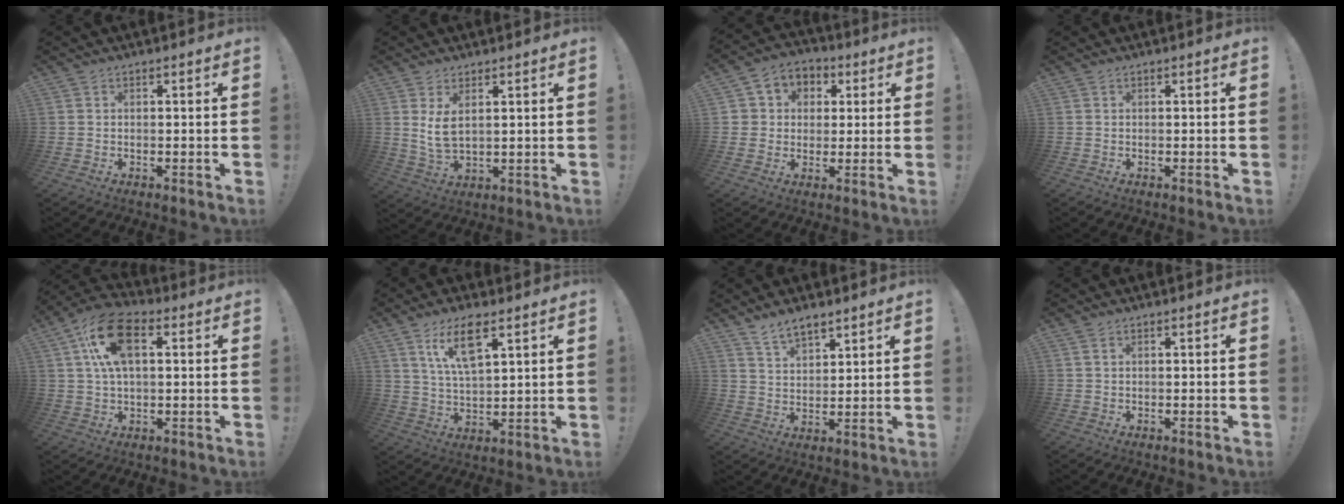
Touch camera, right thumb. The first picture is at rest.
{"total": 6.5, "force": [2.7, 3.0, 5.1], "torque": [-0.088, -0.017, 0.045]}
{"total": 6.7, "force": [0.6, 6.4, 1.8], "torque": [-0.028, 0.003, 0.017]}
{"total": 0.0}
{"total": 14.4, "force": [4.2, 7.7, 11.3], "torque": [-0.204, 0.005, 0.077]}
{"total": 10.6, "force": [6.2, 3.7, 7.8], "torque": [-0.146, -0.014, 0.110]}
{"total": 6.9, "force": [5.9, 2.3, 2.5], "torque": [-0.051, -0.034, 0.113]}
{"total": 1.0, "force": [0.7, 0.1, 0.7], "torque": [-0.015, -0.001, 0.013]}